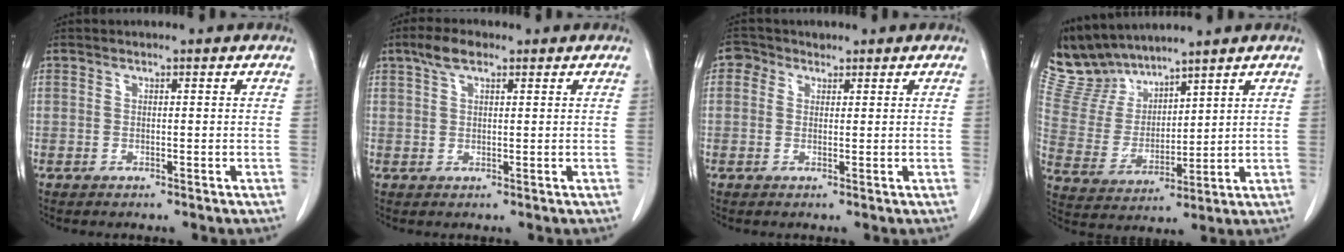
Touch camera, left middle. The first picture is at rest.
{"total": 3.5, "force": [2.2, 1.4, 2.4], "torque": [-0.052, 0.012, 0.042]}
{"total": 2.3, "force": [1.1, 2.0, 0.6], "torque": [-0.009, 0.011, 0.014]}
{"total": 8.6, "force": [8.4, 1.7, 0.4], "torque": [-0.032, 0.009, 0.192]}